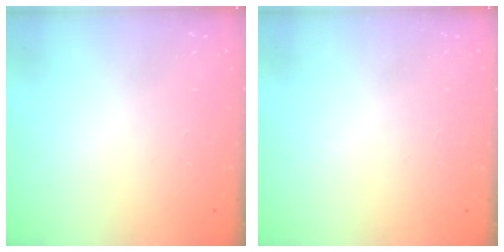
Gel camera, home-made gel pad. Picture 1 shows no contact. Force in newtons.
{"total": 0.0}